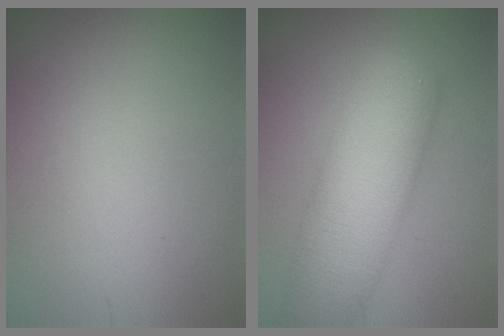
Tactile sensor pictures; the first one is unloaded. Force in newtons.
{"total": 8.6, "press": 8.6, "slide": 0.7}